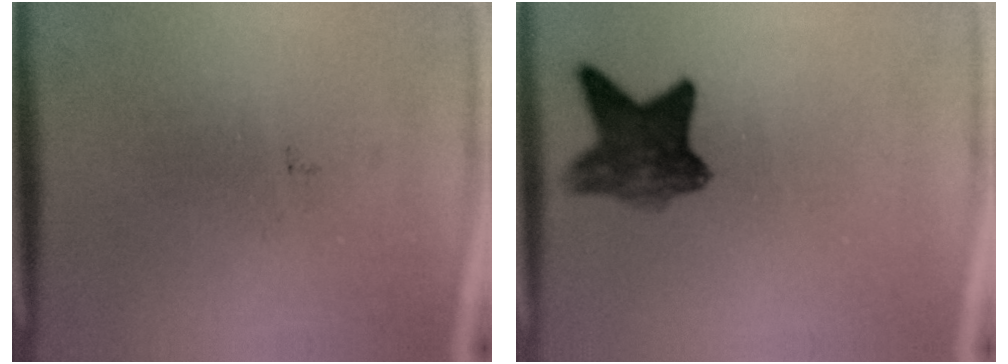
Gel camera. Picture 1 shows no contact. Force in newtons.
{"total": 7.1}